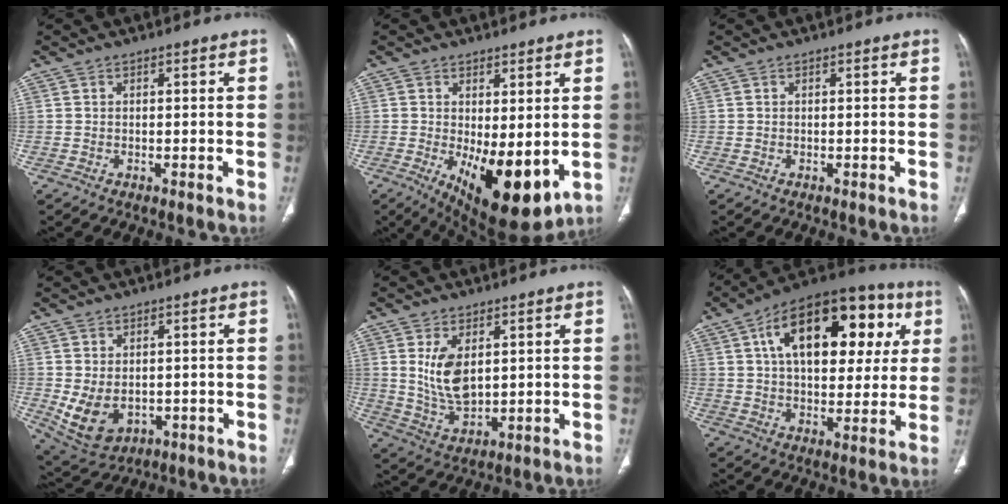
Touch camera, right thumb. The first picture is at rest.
{"total": 13.1, "force": [-2.0, 5.4, 11.7], "torque": [-0.170, -0.029, -0.010]}
{"total": 0.0}
{"total": 8.8, "force": [-1.1, 6.3, 6.1], "torque": [-0.102, -0.005, 0.007]}
{"total": 9.1, "force": [2.3, 5.1, 7.1], "torque": [-0.126, -0.019, 0.061]}
{"total": 25.6, "force": [8.1, 13.7, 20.0], "torque": [-0.270, 0.021, 0.119]}